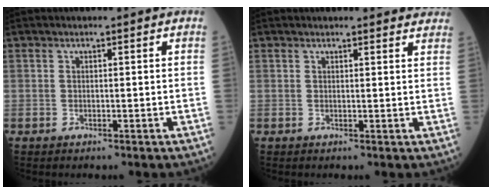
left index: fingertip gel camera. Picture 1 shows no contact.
{"total": 7.1, "force": [6.8, 1.1, 1.7], "torque": [-0.003, 0.002, 0.052]}